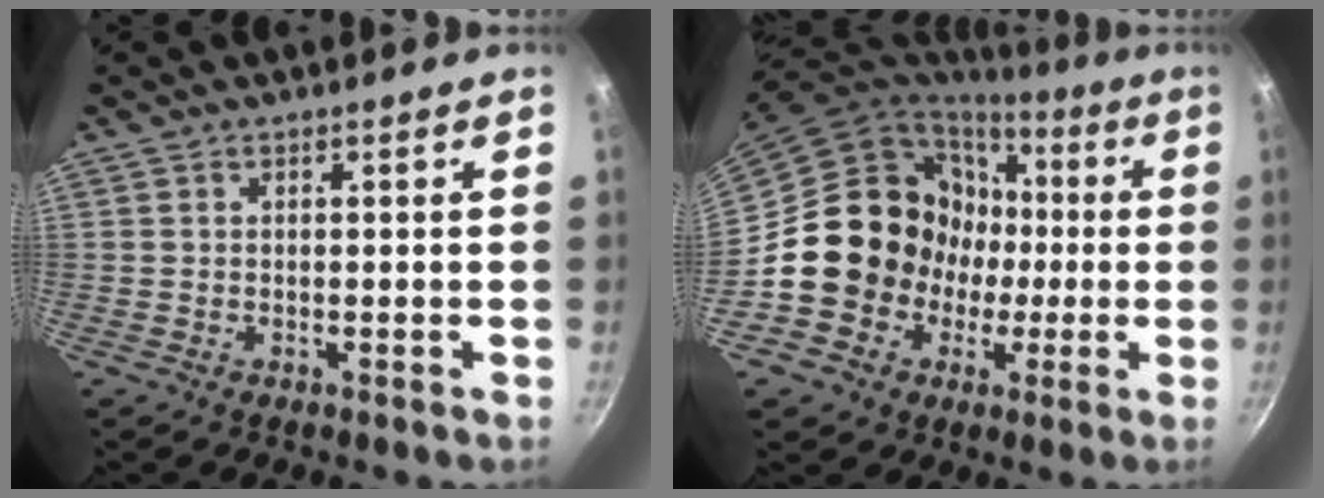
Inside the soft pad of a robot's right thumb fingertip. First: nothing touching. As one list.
[{"total": 19.1, "force": [-1.5, 17.5, 7.6], "torque": [-0.101, 0.043, -0.010]}]